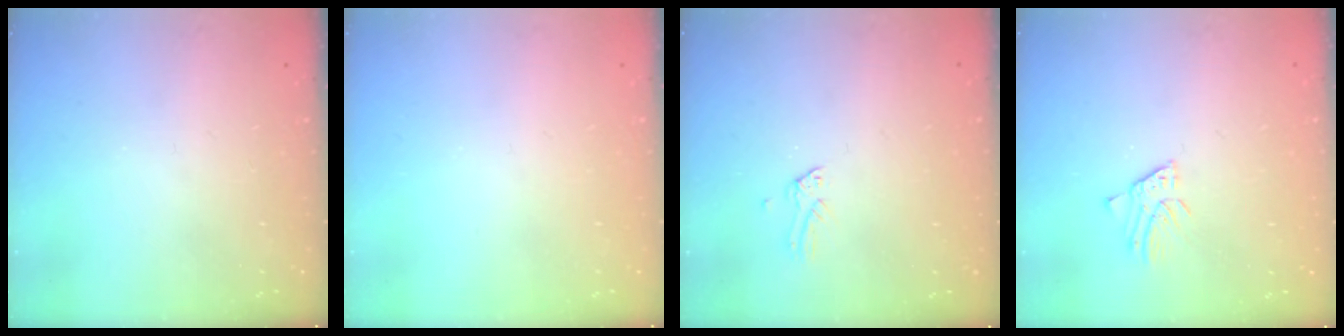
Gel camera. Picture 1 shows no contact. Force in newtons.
{"total": 0.0}
{"total": 0.0}
{"total": 1.6, "press": 1.6, "slide": 0.0}